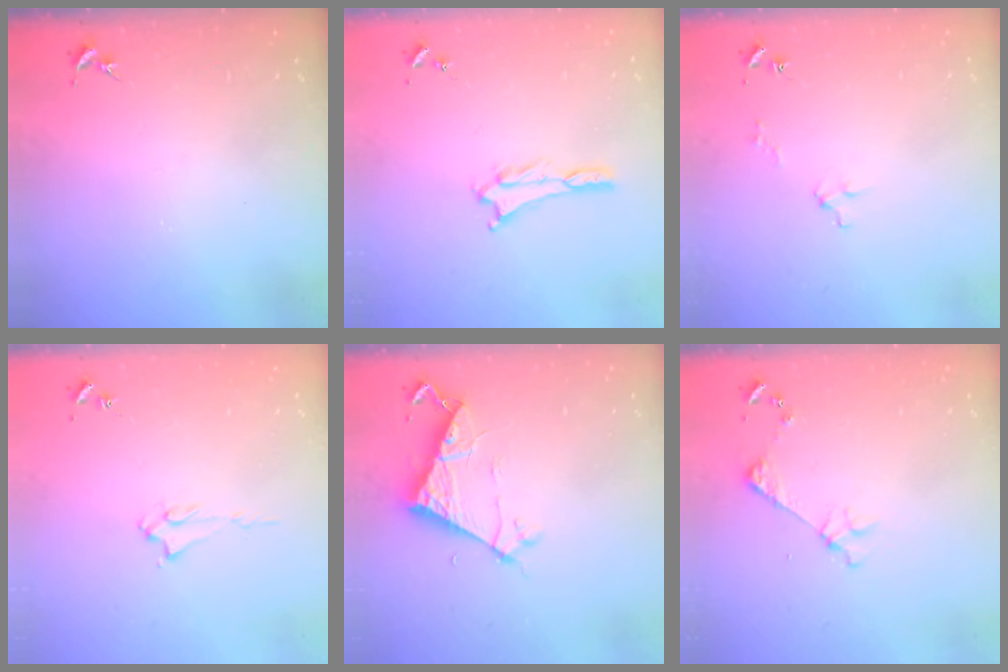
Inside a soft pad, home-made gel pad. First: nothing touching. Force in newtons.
{"total": 0.7, "press": 0.7, "slide": 0.2}
{"total": 2.0, "press": 2.0, "slide": 0.1}
{"total": 1.9, "press": 1.8, "slide": 0.4}
{"total": 6.1, "press": 6.1, "slide": 0.4}
{"total": 3.2, "press": 3.2, "slide": 0.3}